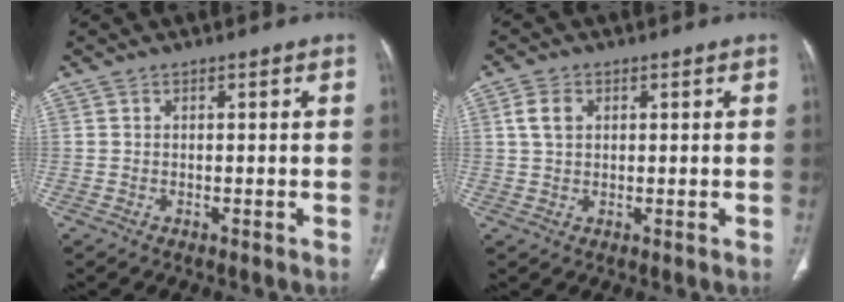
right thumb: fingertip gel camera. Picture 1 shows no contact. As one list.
[{"total": 4.1, "force": [1.3, 2.9, 2.7], "torque": [-0.047, 0.004, 0.026]}]